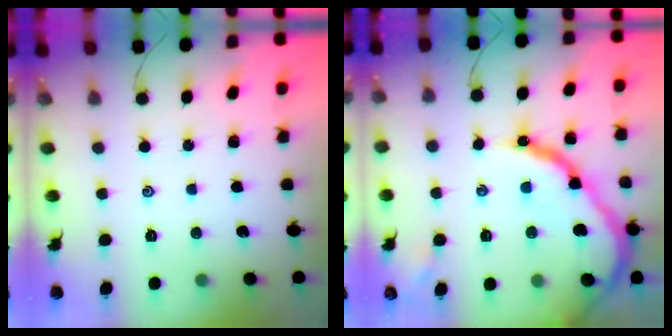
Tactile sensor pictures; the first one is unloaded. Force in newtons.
{"total": 20.7, "press": 20.6, "slide": 1.7}